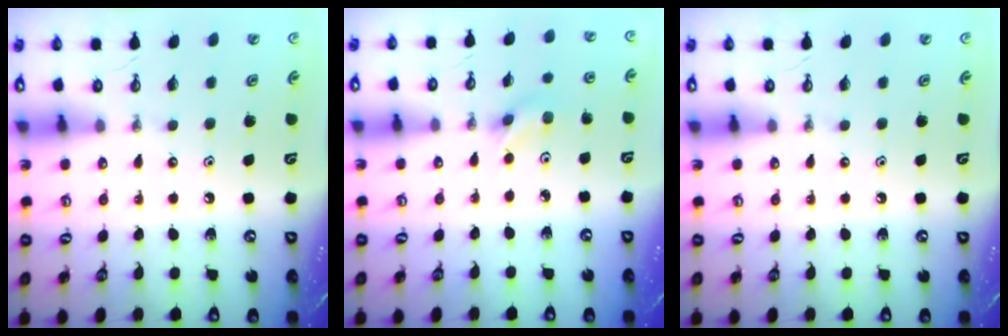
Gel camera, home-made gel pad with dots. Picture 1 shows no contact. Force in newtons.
{"total": 3.5, "press": 3.4, "slide": 0.8}
{"total": 0.0}